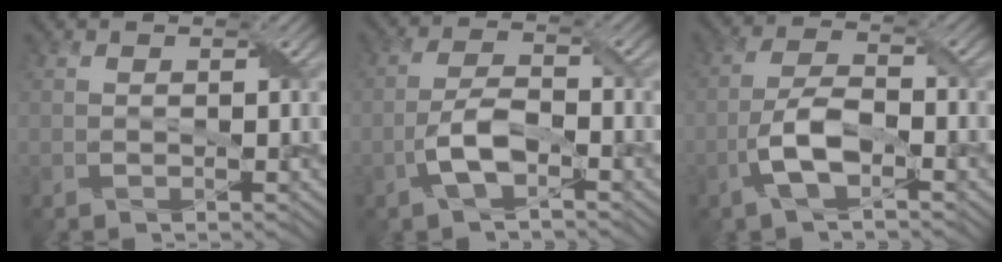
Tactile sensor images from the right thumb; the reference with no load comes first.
{"total": 5.0, "force": [-2.4, 1.8, 4.0], "torque": [-0.088, 0.007, -0.050]}
{"total": 6.0, "force": [-2.7, 2.1, 4.9], "torque": [-0.103, 0.008, -0.060]}